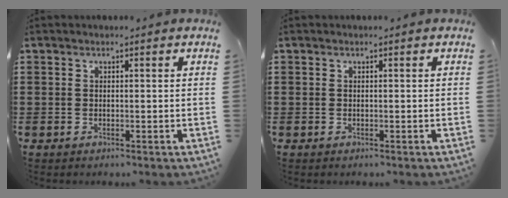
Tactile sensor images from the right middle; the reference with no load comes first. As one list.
[{"total": 0.0}]